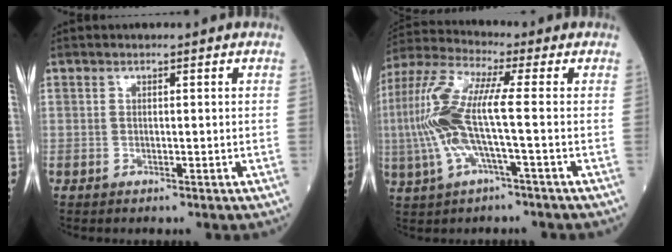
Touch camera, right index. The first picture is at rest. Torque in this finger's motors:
{"motor_torque": [1.95, -0.18, 1.05, 0.21]}